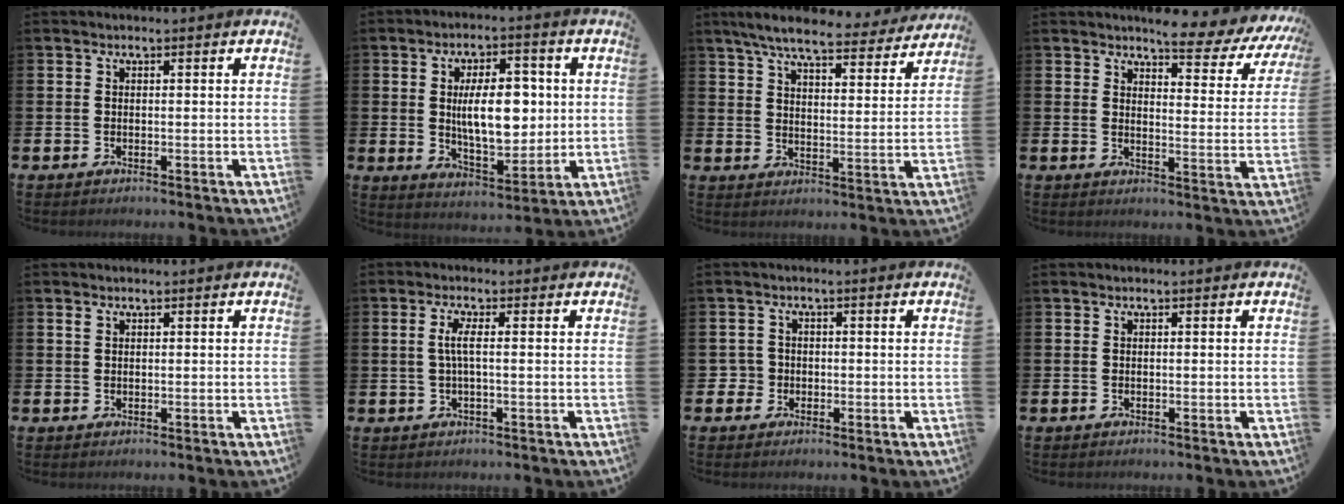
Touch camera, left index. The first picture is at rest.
{"total": 9.5, "force": [1.3, 4.6, 8.2], "torque": [-0.140, 0.010, 0.020]}
{"total": 7.5, "force": [6.8, 1.2, 2.9], "torque": [-0.070, -0.036, 0.116]}
{"total": 5.9, "force": [5.4, 1.1, 1.9], "torque": [-0.028, -0.047, 0.086]}
{"total": 0.9, "force": [0.7, 0.4, 0.4], "torque": [0.008, -0.003, 0.009]}
{"total": 2.3, "force": [0.3, 0.2, 2.3], "torque": [-0.046, 0.000, 0.003]}
{"total": 2.2, "force": [-0.5, 2.2, 0.4], "torque": [-0.009, 0.002, -0.016]}
{"total": 0.0}